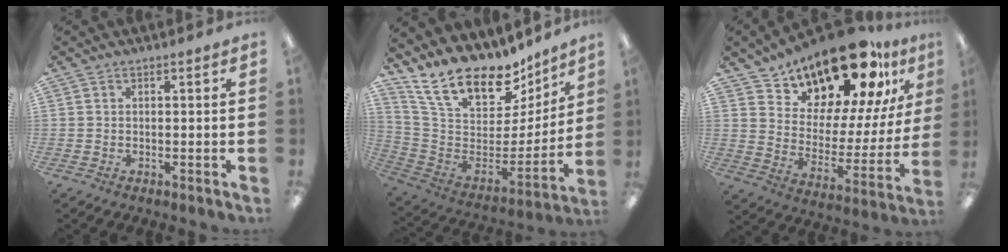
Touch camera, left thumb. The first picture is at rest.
{"total": 20.1, "force": [15.5, 8.7, 9.5], "torque": [-0.170, -0.120, 0.277]}
{"total": 18.7, "force": [16.8, 5.7, 6.1], "torque": [-0.114, -0.146, 0.290]}